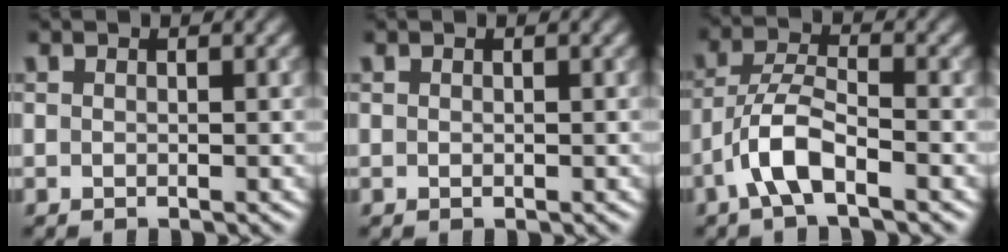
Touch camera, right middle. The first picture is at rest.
{"total": 0.0}
{"total": 4.4, "force": [-2.5, 1.3, 3.4], "torque": [-0.067, 0.008, -0.055]}